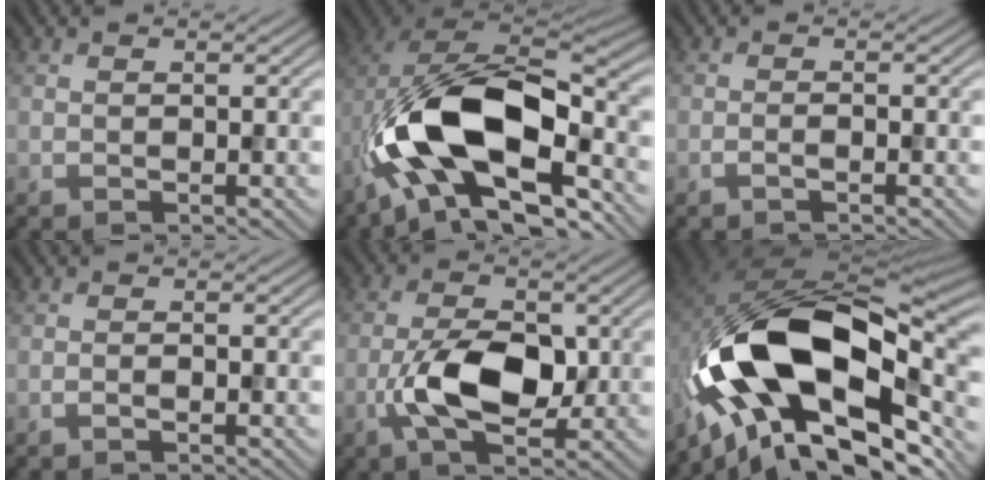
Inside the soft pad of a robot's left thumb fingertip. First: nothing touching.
{"total": 16.5, "force": [-5.6, 8.2, 13.1], "torque": [-0.236, -0.012, -0.103]}
{"total": 0.9, "force": [-0.6, 0.1, 0.7], "torque": [-0.014, 0.004, -0.014]}
{"total": 0.6, "force": [-0.4, 0.0, 0.5], "torque": [-0.010, 0.002, -0.010]}
{"total": 7.6, "force": [-1.6, 3.8, 6.4], "torque": [-0.129, 0.003, -0.037]}
{"total": 19.8, "force": [-5.2, 11.6, 15.2], "torque": [-0.292, -0.011, -0.082]}